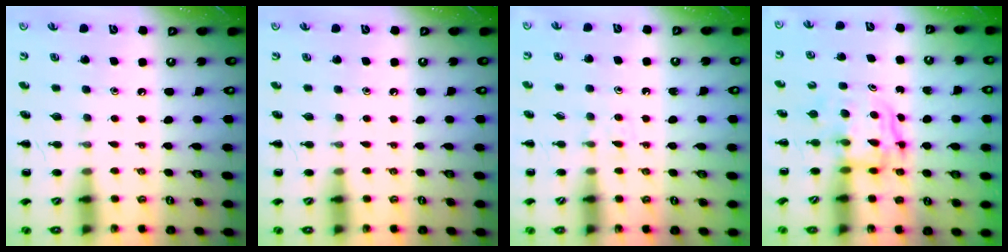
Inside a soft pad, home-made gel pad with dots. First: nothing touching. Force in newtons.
{"total": 0.0}
{"total": 3.1, "press": 2.8, "slide": 1.3}
{"total": 3.6, "press": 3.5, "slide": 0.3}